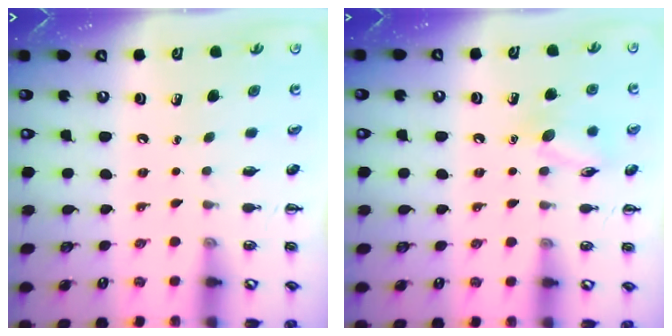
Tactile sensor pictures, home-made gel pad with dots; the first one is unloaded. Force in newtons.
{"total": 9.1, "press": 9.0, "slide": 1.3}